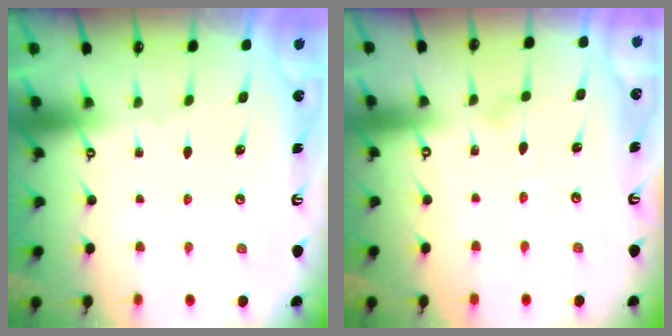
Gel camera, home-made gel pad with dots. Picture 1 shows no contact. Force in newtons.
{"total": 3.9, "press": 3.8, "slide": 0.3}